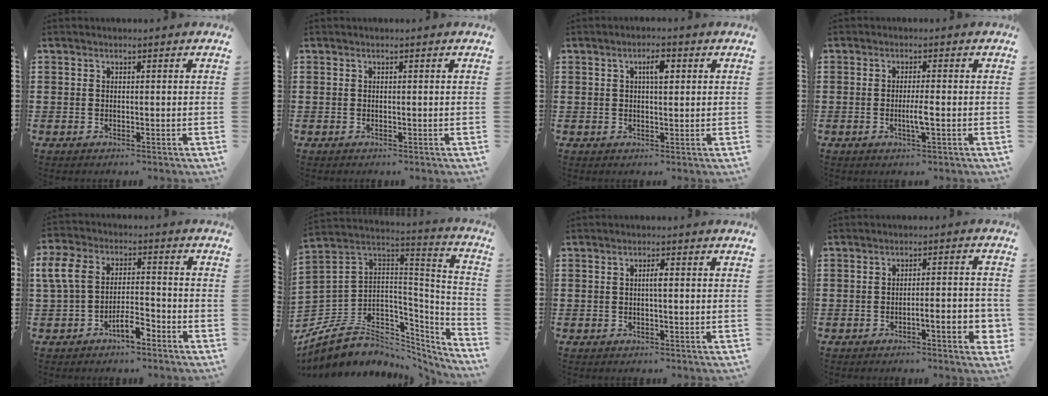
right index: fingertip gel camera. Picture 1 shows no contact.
{"total": 0.0}
{"total": 3.0, "force": [0.9, 1.0, 2.7], "torque": [-0.049, 0.005, 0.010]}
{"total": 2.7, "force": [-0.7, 0.1, 2.6], "torque": [-0.047, -0.003, -0.014]}
{"total": 7.1, "force": [-3.5, 4.1, 4.7], "torque": [-0.104, 0.018, -0.070]}
{"total": 7.6, "force": [-2.6, 6.2, 3.5], "torque": [-0.103, -0.023, -0.041]}
{"total": 1.4, "force": [0.0, 0.2, 1.4], "torque": [-0.027, 0.000, 0.000]}
{"total": 5.2, "force": [-2.0, 0.7, 4.8], "torque": [-0.076, -0.007, -0.032]}